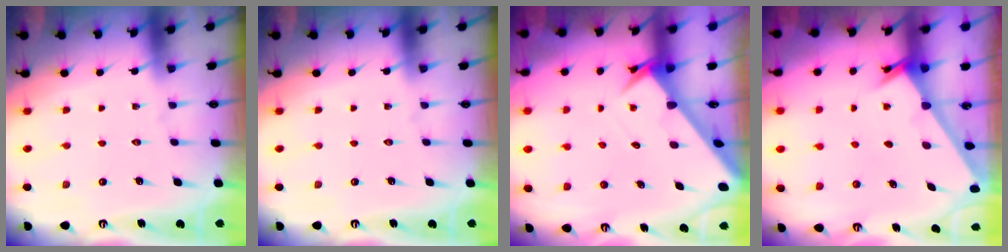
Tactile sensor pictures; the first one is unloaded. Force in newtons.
{"total": 0.0}
{"total": 3.2, "press": 3.2, "slide": 0.2}
{"total": 2.4, "press": 2.4, "slide": 0.2}